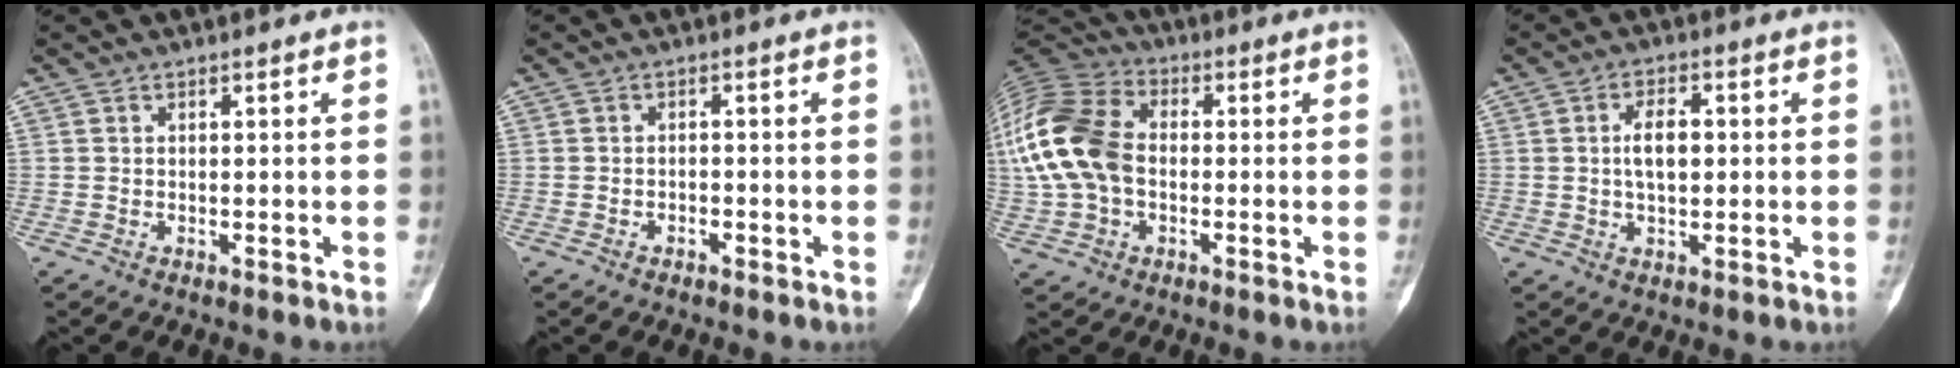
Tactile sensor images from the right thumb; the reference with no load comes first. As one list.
[{"total": 1.0, "force": [-0.7, 0.6, 0.5], "torque": [-0.007, 0.006, -0.012]}, {"total": 18.9, "force": [-0.2, 13.2, 13.4], "torque": [-0.304, 0.022, -0.010]}, {"total": 6.0, "force": [0.6, 3.1, 5.1], "torque": [-0.085, 0.005, 0.008]}]